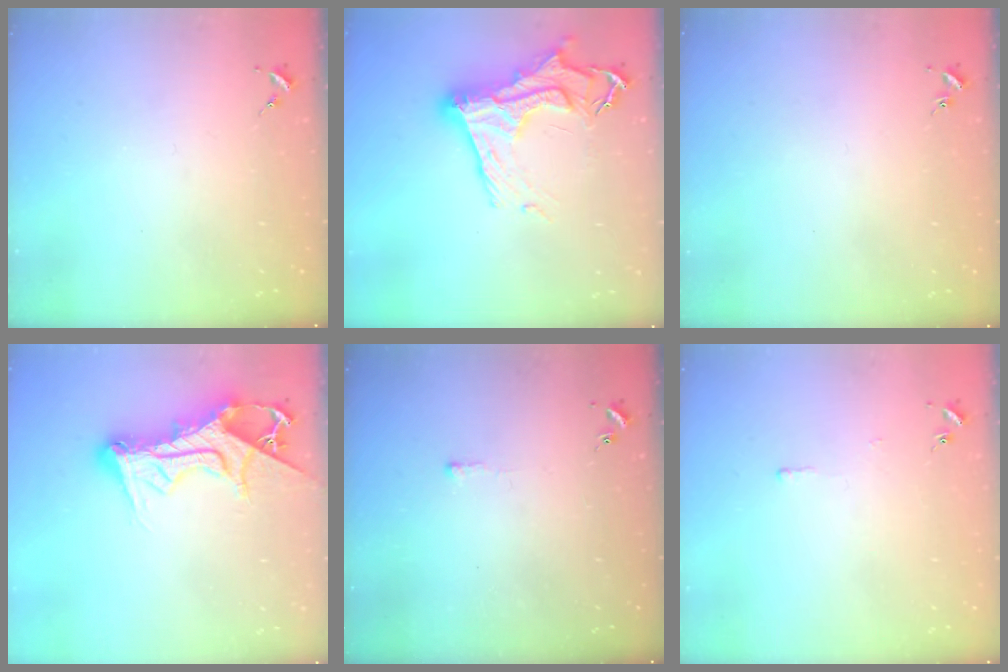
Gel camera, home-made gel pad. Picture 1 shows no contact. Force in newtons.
{"total": 16.6, "press": 16.5, "slide": 1.4}
{"total": 0.9, "press": 0.8, "slide": 0.2}
{"total": 15.9, "press": 15.9, "slide": 1.6}
{"total": 2.7, "press": 2.7, "slide": 0.4}
{"total": 2.6, "press": 2.6, "slide": 0.3}